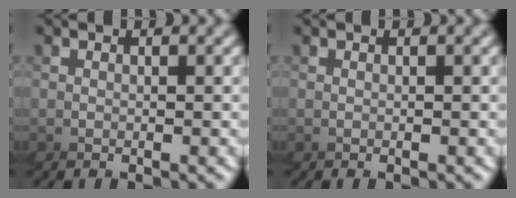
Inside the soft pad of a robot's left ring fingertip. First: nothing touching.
{"total": 0.0}